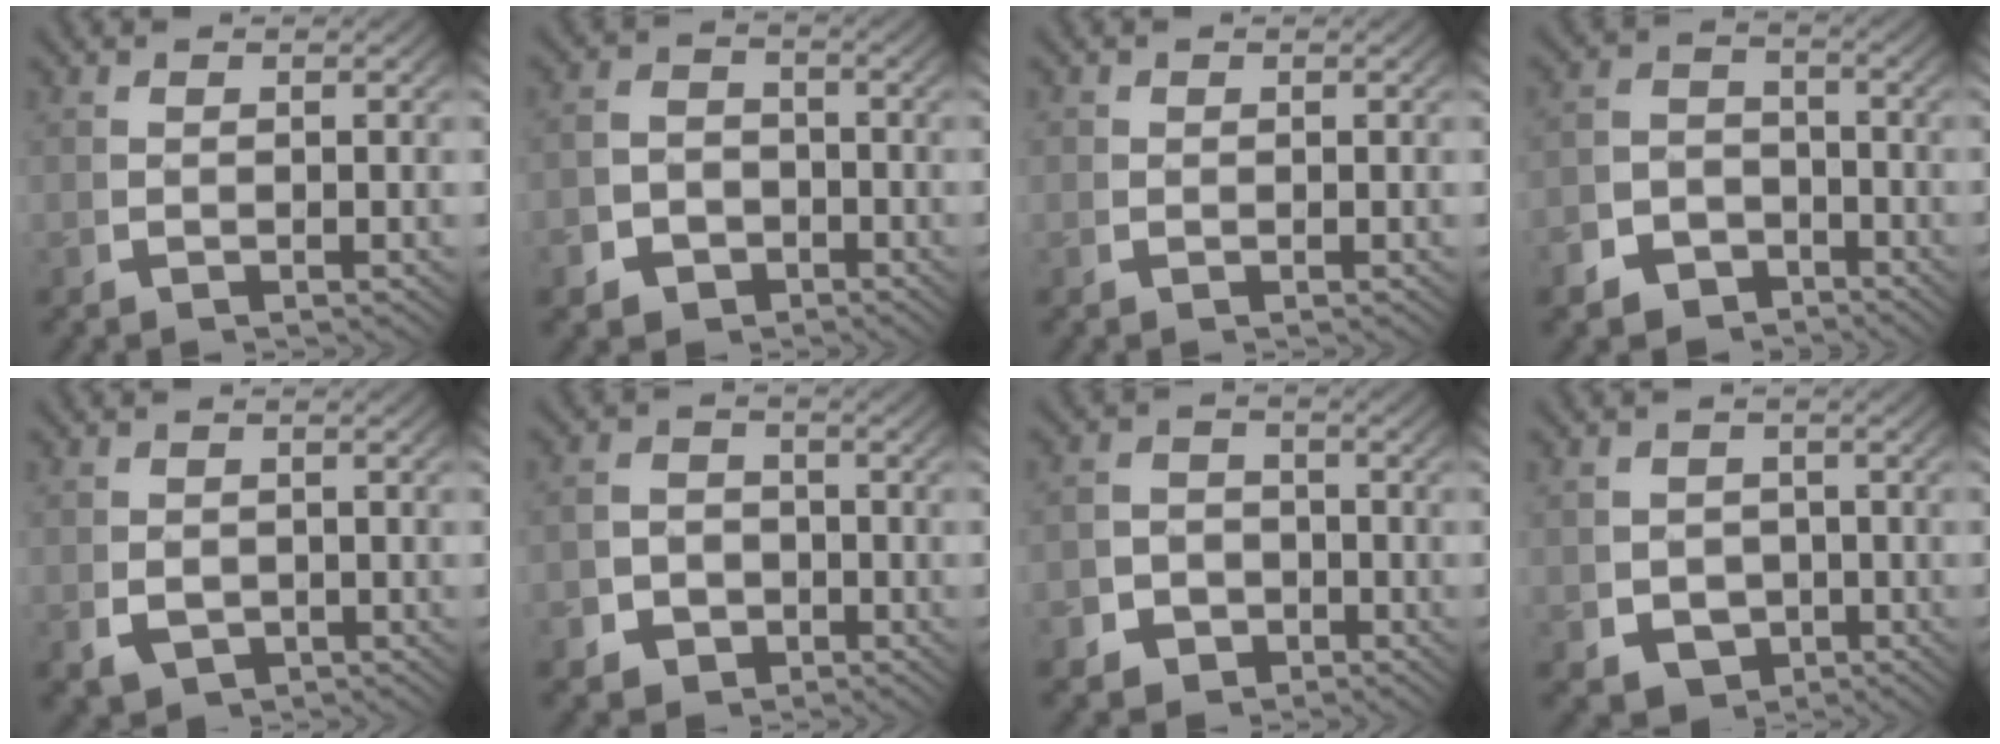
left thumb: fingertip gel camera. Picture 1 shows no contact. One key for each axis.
{"total": 5.4, "fx": -2.6, "fy": 4.4, "fz": 1.7, "tx": -0.027, "ty": -0.022, "tz": -0.040}
{"total": 0.8, "fx": 0.2, "fy": 0.8, "fz": 0.2, "tx": -0.004, "ty": -0.006, "tz": 0.004}
{"total": 7.3, "fx": -4.4, "fy": 5.6, "fz": 1.9, "tx": -0.013, "ty": -0.030, "tz": -0.073}
{"total": 3.2, "fx": -1.1, "fy": 2.5, "fz": 1.6, "tx": -0.033, "ty": -0.019, "tz": -0.010}
{"total": 5.7, "fx": -2.4, "fy": 4.8, "fz": 2.0, "tx": -0.031, "ty": -0.023, "tz": -0.035}
{"total": 6.2, "fx": -2.9, "fy": 5.2, "fz": 1.8, "tx": -0.023, "ty": -0.024, "tz": -0.047}
{"total": 6.2, "fx": -2.5, "fy": 5.2, "fz": 2.2, "tx": -0.037, "ty": -0.033, "tz": -0.032}